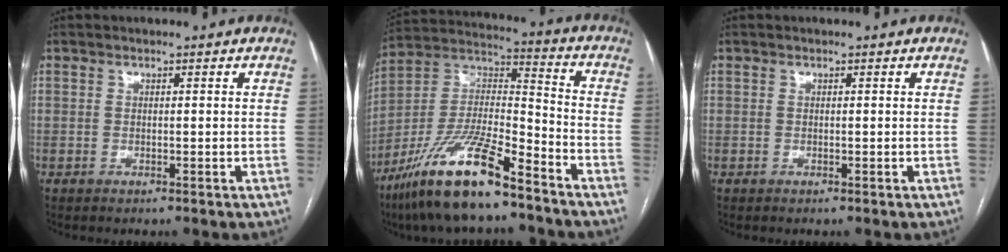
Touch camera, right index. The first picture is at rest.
{"total": 17.9, "force": [-12.6, 2.8, 12.5], "torque": [-0.260, -0.010, -0.230]}
{"total": 0.0}